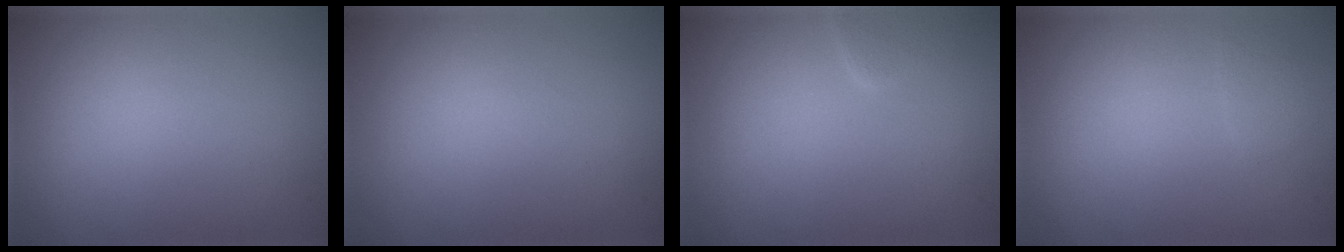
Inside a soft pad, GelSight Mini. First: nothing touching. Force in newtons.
{"total": 0.0}
{"total": 1.8, "press": 1.8, "slide": 0.1}
{"total": 0.9, "press": 0.9, "slide": 0.0}